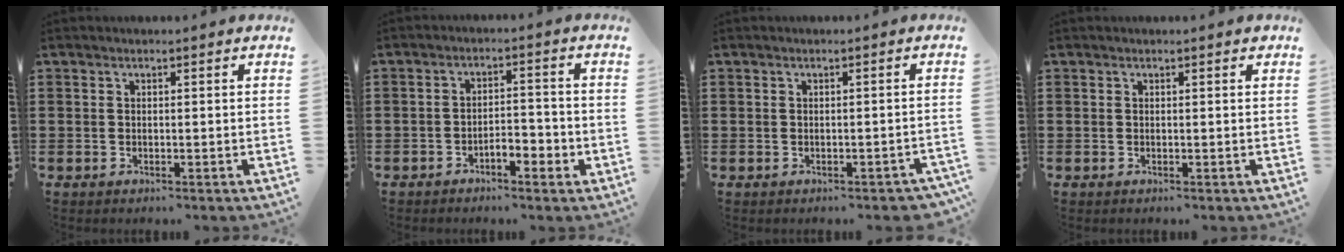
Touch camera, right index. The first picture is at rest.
{"total": 2.9, "force": [-2.1, 1.0, 1.7], "torque": [-0.033, 0.008, -0.043]}
{"total": 1.2, "force": [-0.9, 0.7, 0.1], "torque": [-0.006, 0.002, -0.019]}
{"total": 0.0}